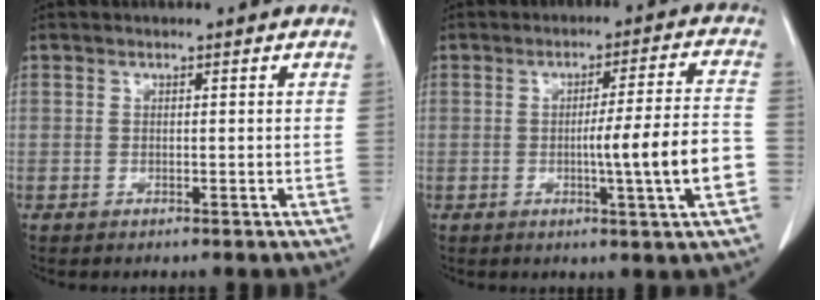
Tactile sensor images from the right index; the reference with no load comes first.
{"total": 10.3, "force": [-2.6, -1.0, 9.9], "torque": [-0.147, -0.003, -0.040]}